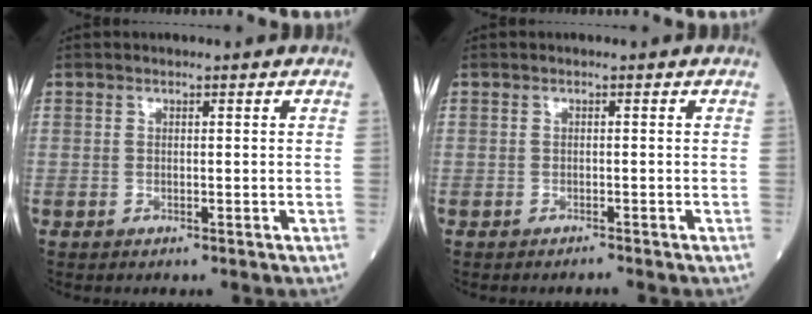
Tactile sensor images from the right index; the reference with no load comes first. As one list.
[{"total": 0.6, "force": [-0.6, -0.2, 0.1], "torque": [-0.009, -0.001, -0.006]}]